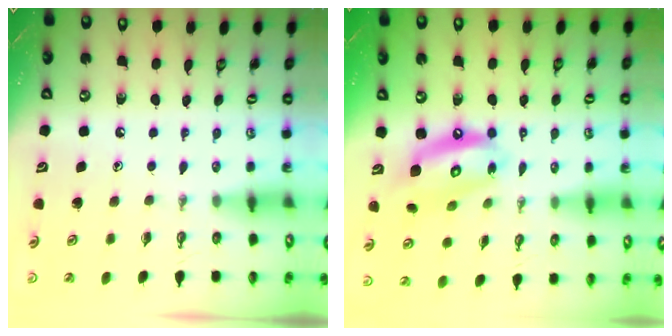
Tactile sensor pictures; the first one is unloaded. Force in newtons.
{"total": 13.2, "press": 13.2, "slide": 1.4}